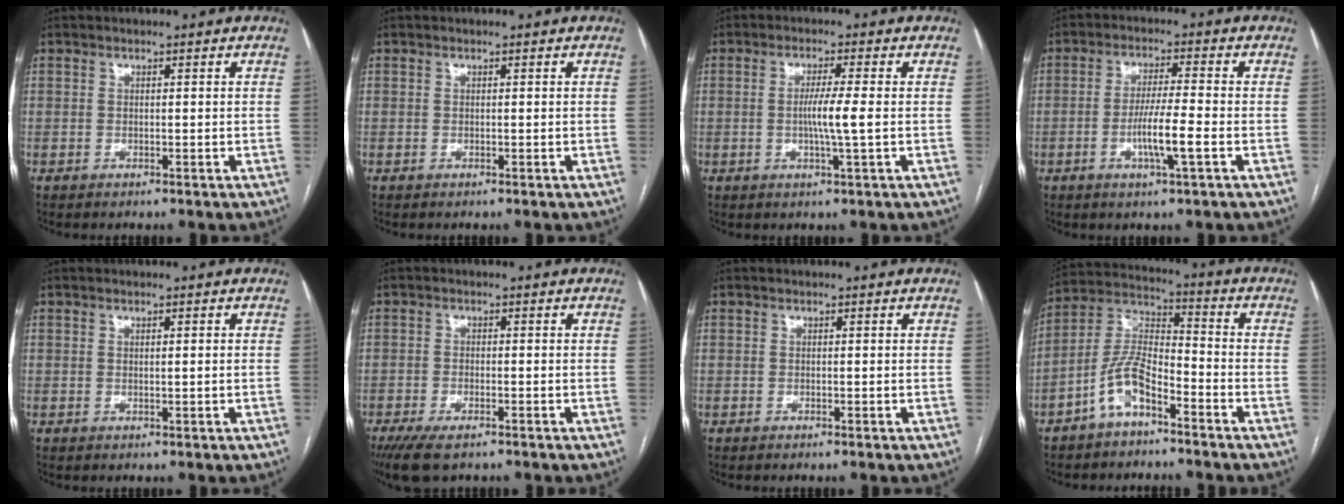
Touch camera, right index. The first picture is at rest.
{"total": 0.0}
{"total": 4.5, "force": [-0.4, -0.7, 4.4], "torque": [-0.081, -0.006, -0.008]}
{"total": 6.6, "force": [-2.1, -0.1, 6.2], "torque": [-0.118, -0.006, -0.040]}
{"total": 0.7, "force": [0.1, 0.0, 0.7], "torque": [-0.014, 0.000, 0.002]}
{"total": 6.2, "force": [-4.5, 1.9, 3.9], "torque": [-0.067, -0.012, -0.073]}
{"total": 0.0}
{"total": 8.9, "force": [-5.3, 3.1, 6.4], "torque": [-0.146, 0.014, -0.107]}